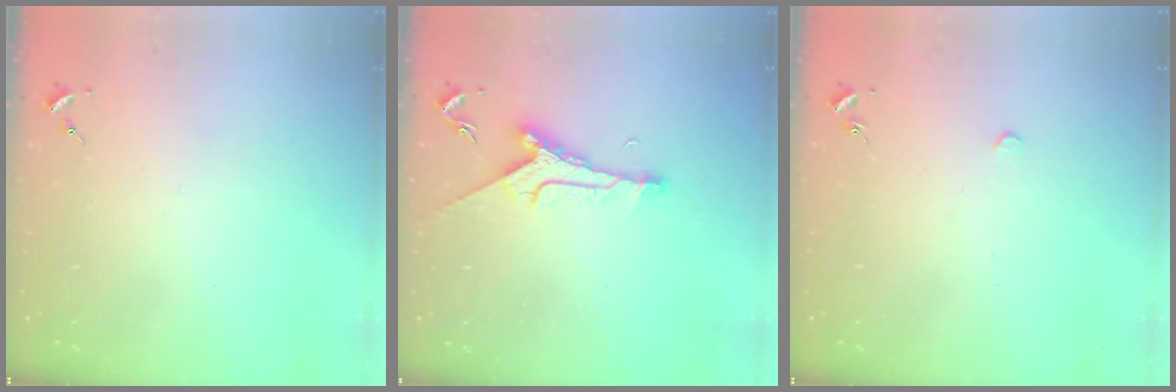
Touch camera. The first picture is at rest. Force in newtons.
{"total": 8.8, "press": 8.7, "slide": 0.5}
{"total": 3.0, "press": 2.9, "slide": 0.4}